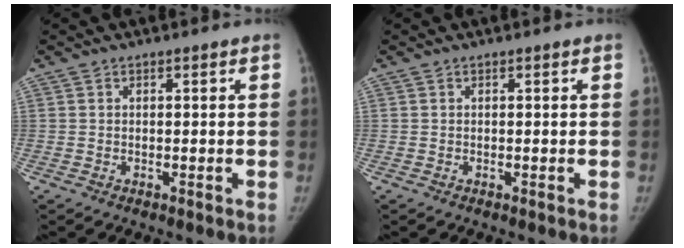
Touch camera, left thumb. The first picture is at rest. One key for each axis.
{"total": 0.0}